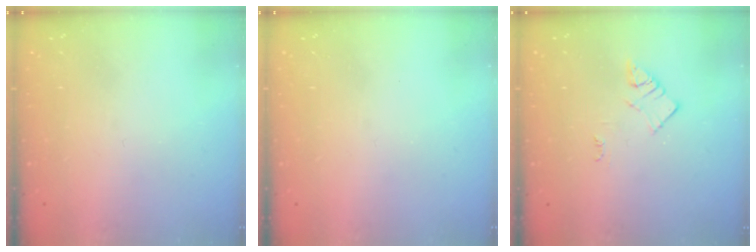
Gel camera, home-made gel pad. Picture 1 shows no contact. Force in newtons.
{"total": 0.0}
{"total": 3.0, "press": 3.0, "slide": 0.4}